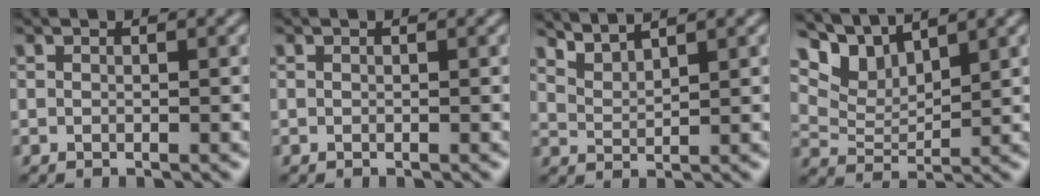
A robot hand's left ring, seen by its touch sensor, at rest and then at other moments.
{"total": 0.0}
{"total": 2.8, "force": [2.6, 0.3, 0.9], "torque": [-0.016, -0.001, 0.053]}
{"total": 5.2, "force": [4.4, 1.8, 2.1], "torque": [-0.052, 0.003, 0.079]}